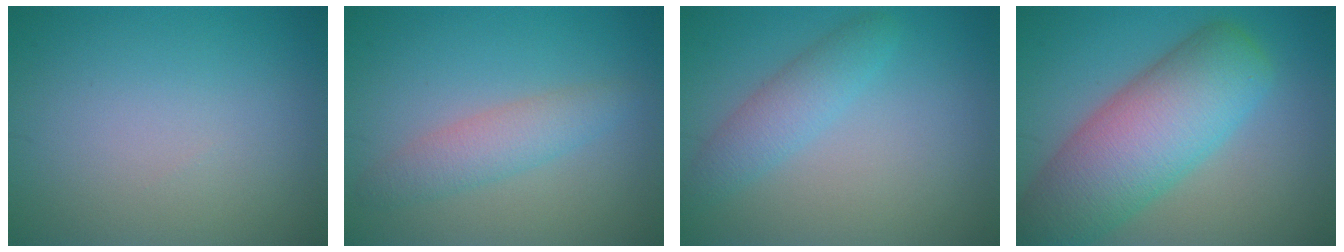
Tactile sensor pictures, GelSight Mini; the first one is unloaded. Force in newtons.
{"total": 2.9, "press": 2.9, "slide": 0.1}
{"total": 2.8, "press": 2.8, "slide": 0.1}
{"total": 10.2, "press": 10.2, "slide": 0.3}